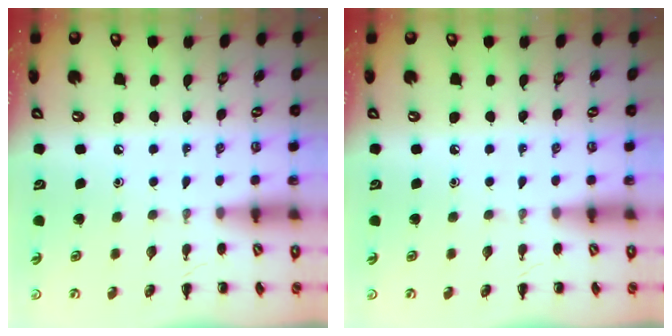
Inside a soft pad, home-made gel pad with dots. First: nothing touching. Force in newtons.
{"total": 0.0}